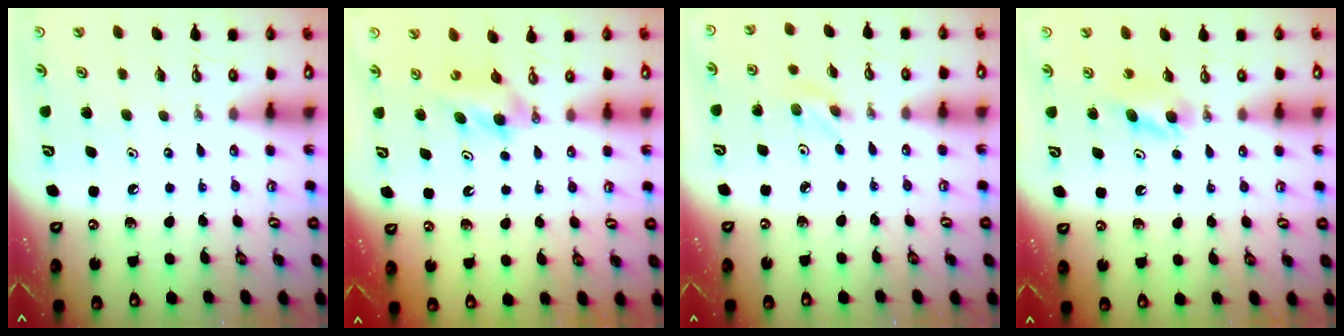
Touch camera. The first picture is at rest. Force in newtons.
{"total": 3.8, "press": 3.8, "slide": 0.6}
{"total": 3.4, "press": 3.1, "slide": 1.3}
{"total": 4.7, "press": 4.6, "slide": 1.1}